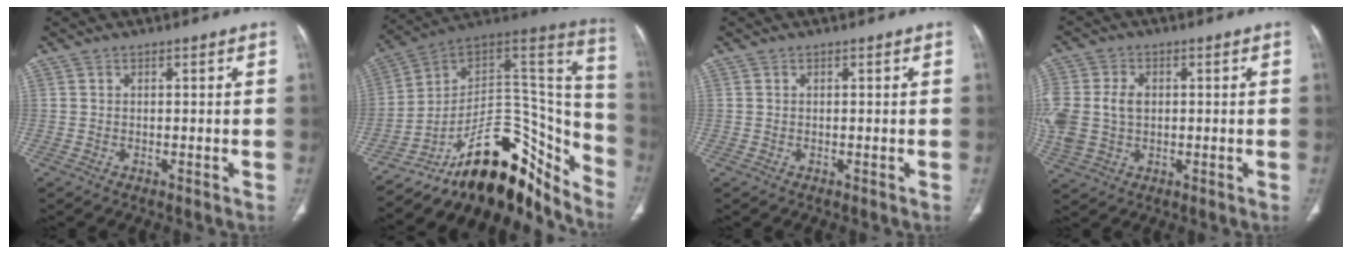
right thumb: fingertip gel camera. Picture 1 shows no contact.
{"total": 27.1, "force": [-18.8, 12.9, 14.8], "torque": [-0.123, 0.123, -0.279]}
{"total": 0.0}
{"total": 14.0, "force": [0.6, 10.6, 9.1], "torque": [-0.242, 0.010, 0.025]}